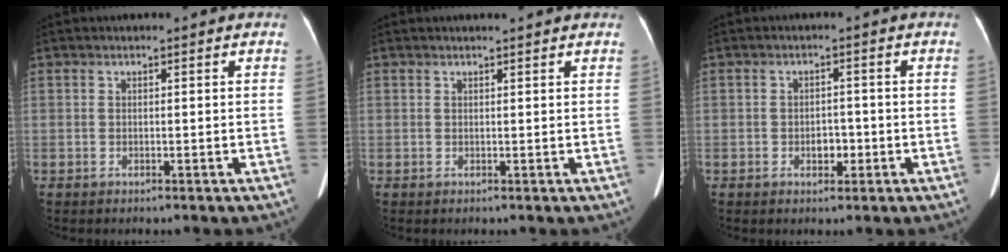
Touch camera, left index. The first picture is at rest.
{"total": 2.5, "force": [2.4, 0.1, 0.8], "torque": [-0.011, 0.012, 0.029]}
{"total": 2.5, "force": [-0.9, 1.6, 1.7], "torque": [-0.024, 0.005, -0.008]}